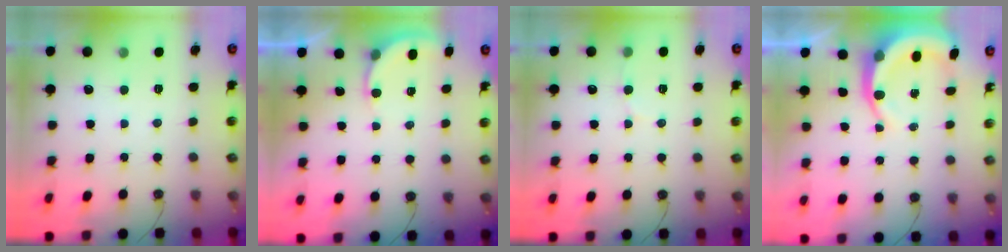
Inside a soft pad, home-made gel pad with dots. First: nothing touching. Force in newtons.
{"total": 4.0, "press": 4.0, "slide": 0.3}
{"total": 4.9, "press": 4.9, "slide": 0.5}
{"total": 8.4, "press": 8.2, "slide": 1.9}